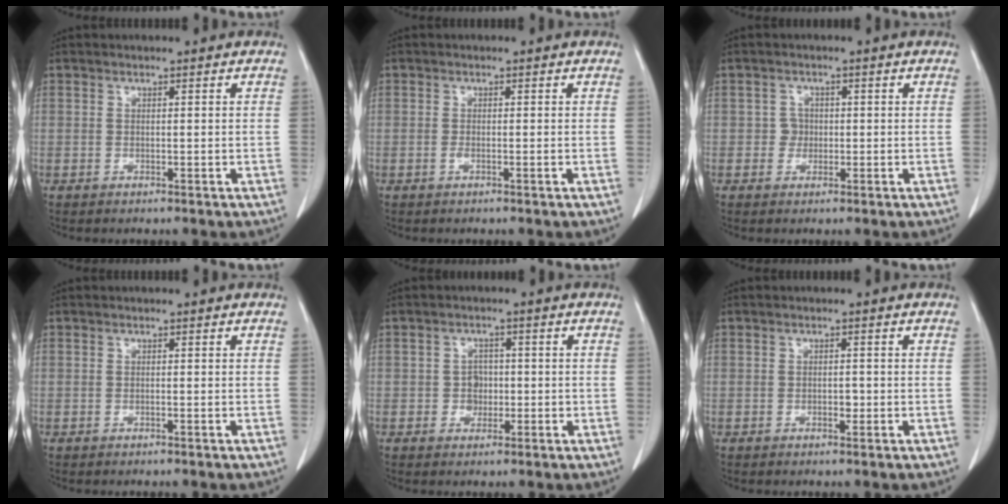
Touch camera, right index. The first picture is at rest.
{"total": 1.0, "force": [-0.3, 0.2, 0.9], "torque": [-0.017, -0.001, -0.004]}
{"total": 1.8, "force": [-0.2, 1.8, 0.3], "torque": [0.002, 0.007, -0.005]}
{"total": 0.0}
{"total": 2.7, "force": [-0.4, 2.4, 1.2], "torque": [-0.010, 0.007, -0.004]}
{"total": 1.2, "force": [-0.3, 0.6, 1.0], "torque": [-0.017, 0.000, -0.003]}